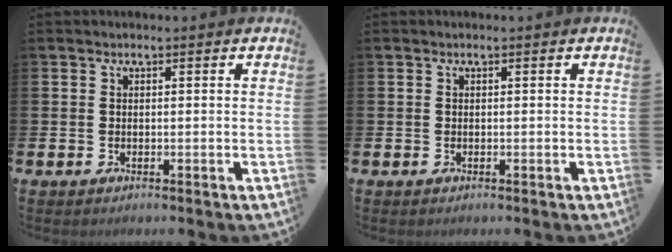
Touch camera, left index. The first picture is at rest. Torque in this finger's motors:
{"motor_torque": [0.07, 0.12, 0.02, 0.01]}